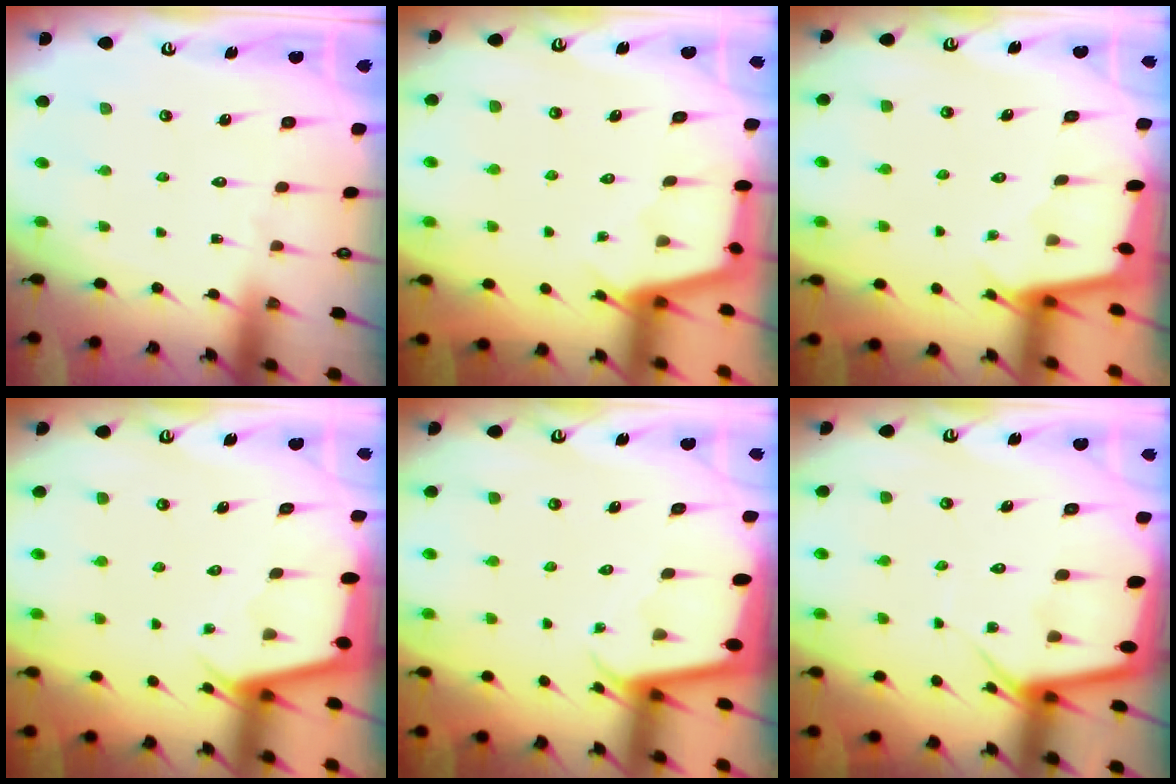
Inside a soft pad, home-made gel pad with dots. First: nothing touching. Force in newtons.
{"total": 2.9, "press": 2.9, "slide": 0.3}
{"total": 1.8, "press": 1.8, "slide": 0.2}
{"total": 2.8, "press": 2.8, "slide": 0.4}
{"total": 2.1, "press": 2.1, "slide": 0.1}
{"total": 7.4, "press": 7.4, "slide": 0.7}